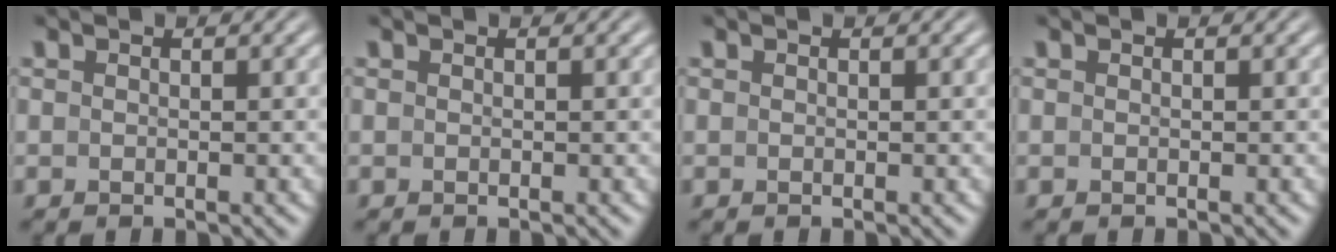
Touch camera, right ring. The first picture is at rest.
{"total": 0.0}
{"total": 0.0}
{"total": 0.0}